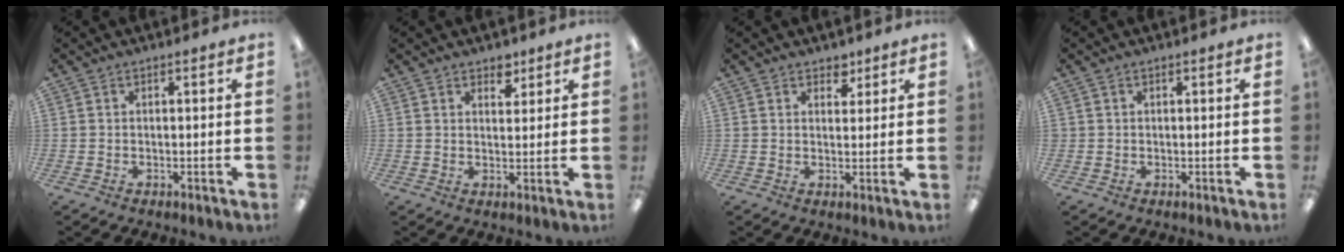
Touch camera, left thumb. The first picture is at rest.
{"total": 4.1, "force": [3.1, 2.2, 1.3], "torque": [0.001, -0.017, 0.052]}
{"total": 3.4, "force": [2.7, 2.0, 0.7], "torque": [0.003, -0.013, 0.045]}
{"total": 0.6, "force": [0.2, 0.6, -0.1], "torque": [0.002, 0.005, 0.003]}